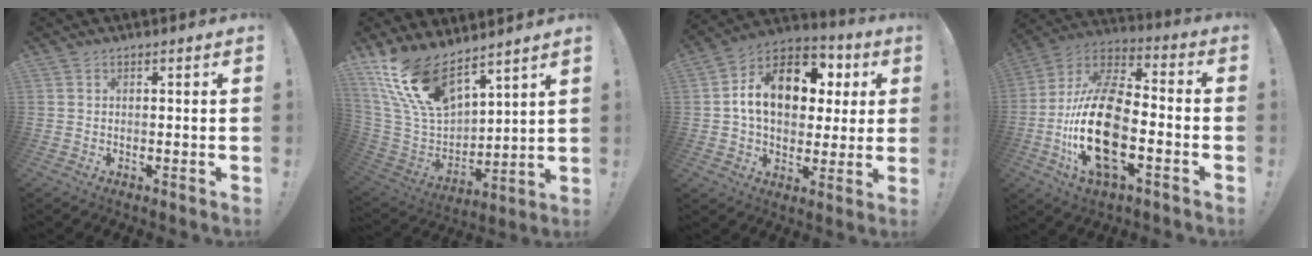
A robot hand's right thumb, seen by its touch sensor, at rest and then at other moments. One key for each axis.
{"total": 17.4, "fx": 12.7, "fy": 7.6, "fz": 9.2, "tx": -0.196, "ty": -0.082, "tz": 0.240}
{"total": 17.3, "fx": 4.0, "fy": 12.2, "fz": 11.6, "tx": -0.166, "ty": -0.002, "tz": 0.075}
{"total": 23.7, "fx": -5.5, "fy": 11.7, "fz": 19.9, "tx": -0.409, "ty": 0.027, "tz": -0.090}